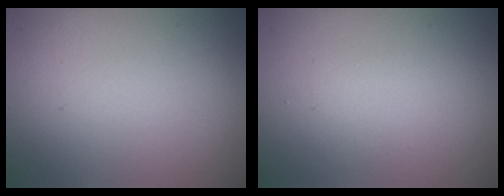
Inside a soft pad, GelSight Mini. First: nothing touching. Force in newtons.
{"total": 1.7, "press": 1.7, "slide": 0.1}